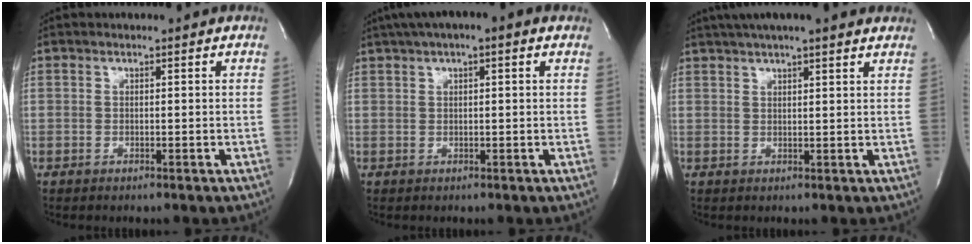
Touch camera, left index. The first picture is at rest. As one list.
[{"total": 7.5, "force": [4.5, 1.6, 5.8], "torque": [-0.096, 0.039, 0.065]}, {"total": 12.2, "force": [10.2, 1.4, 6.6], "torque": [-0.113, 0.038, 0.135]}]